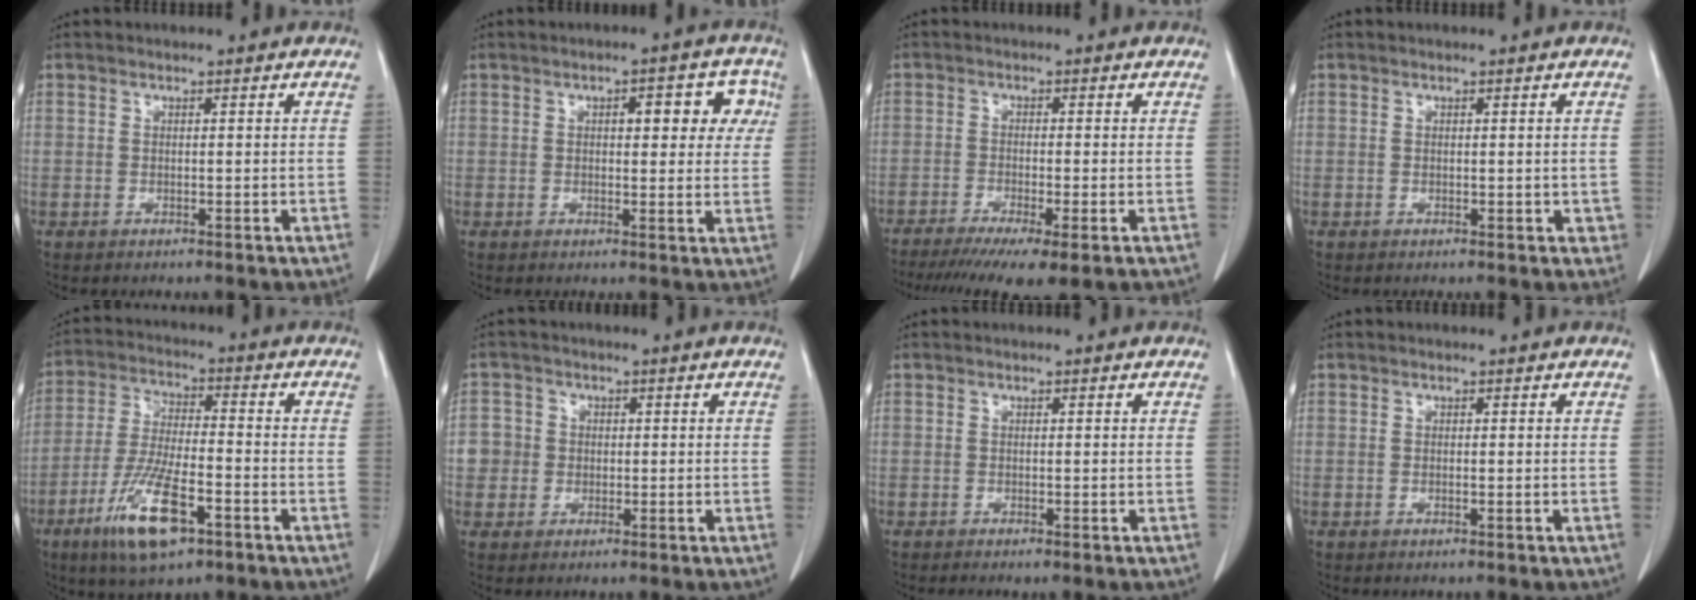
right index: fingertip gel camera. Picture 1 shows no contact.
{"total": 7.2, "force": [2.3, 3.2, 6.1], "torque": [-0.062, 0.023, 0.023]}
{"total": 11.1, "force": [-7.9, 1.1, 7.8], "torque": [-0.121, -0.024, -0.126]}
{"total": 1.6, "force": [0.0, 1.2, 1.1], "torque": [-0.003, 0.004, 0.002]}
{"total": 12.0, "force": [-6.2, 2.8, 9.9], "torque": [-0.199, -0.017, -0.110]}
{"total": 3.9, "force": [-0.2, 3.9, 0.3], "torque": [0.004, 0.013, -0.004]}
{"total": 0.8, "force": [-0.5, 0.0, 0.6], "torque": [-0.012, -0.002, -0.011]}
{"total": 0.0}